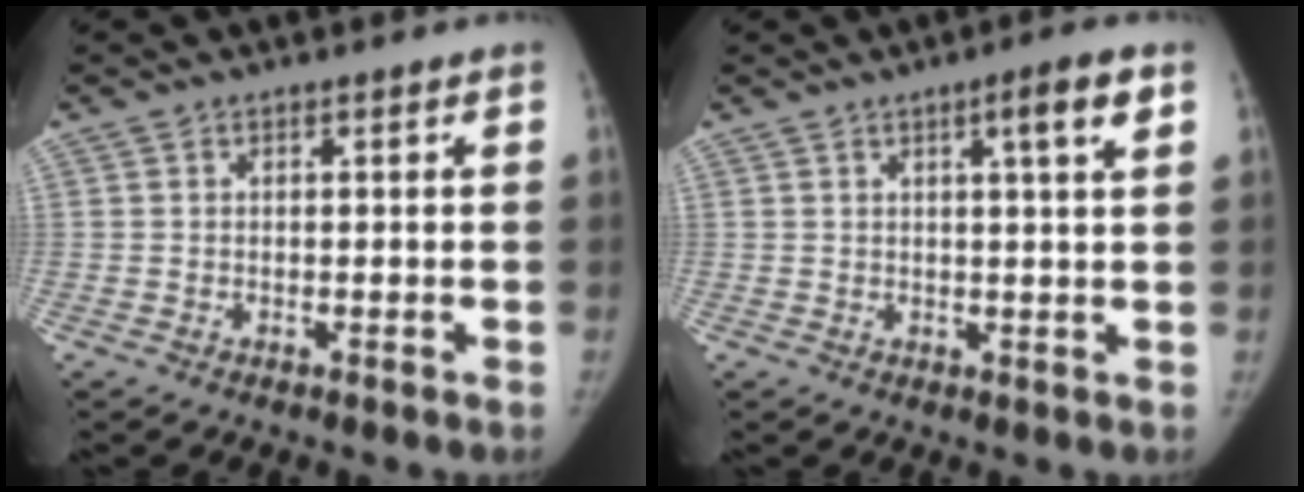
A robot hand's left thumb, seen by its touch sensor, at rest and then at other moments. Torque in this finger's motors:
{"motor_torque": [1.22, 0.92, 0.65, -0.18, 0.10]}